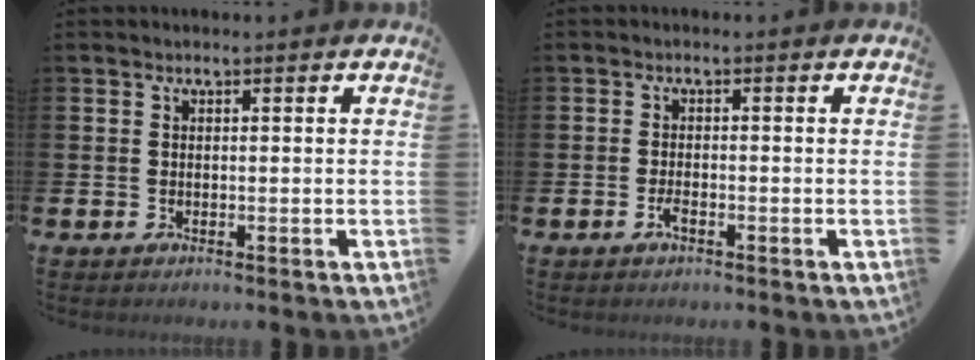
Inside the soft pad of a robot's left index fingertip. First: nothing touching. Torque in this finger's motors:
{"motor_torque": [0.38, 0.33, -0.01, 0.06]}